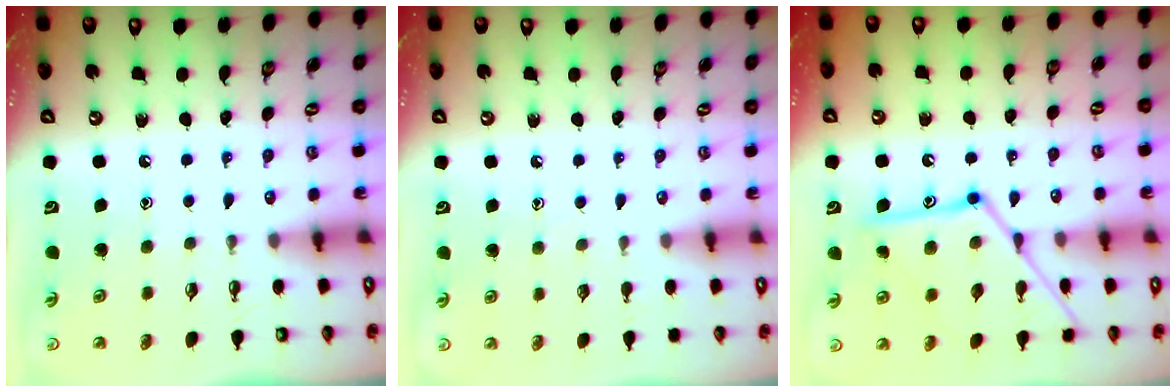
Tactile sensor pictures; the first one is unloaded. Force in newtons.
{"total": 4.2, "press": 4.2, "slide": 0.5}
{"total": 16.2, "press": 16.2, "slide": 1.2}